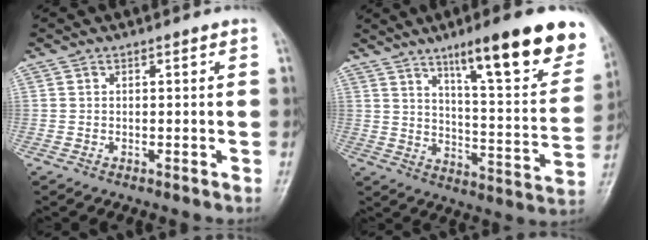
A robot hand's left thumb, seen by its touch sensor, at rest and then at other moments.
{"total": 22.9, "force": [14.1, 4.6, 17.5], "torque": [-0.215, -0.055, 0.211]}